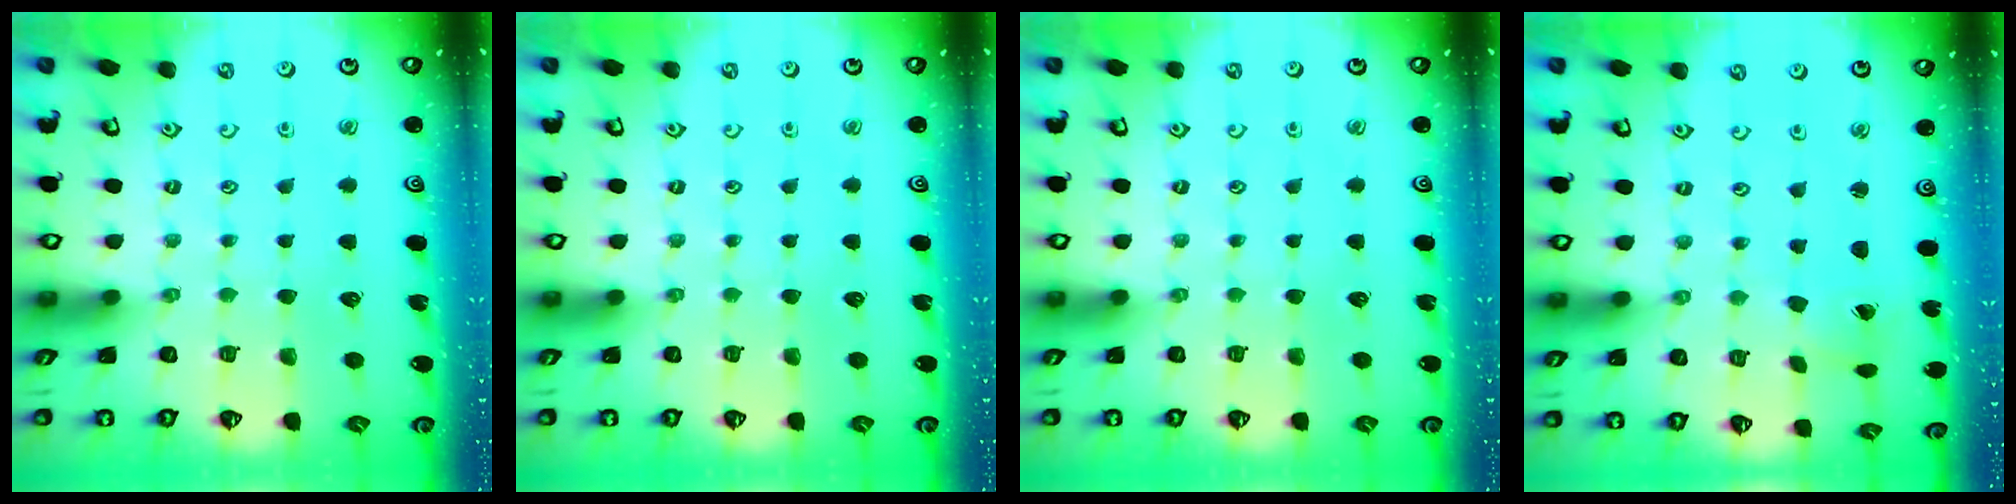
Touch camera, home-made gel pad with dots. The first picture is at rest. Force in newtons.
{"total": 0.0}
{"total": 0.0}
{"total": 1.6, "press": 1.6, "slide": 0.3}